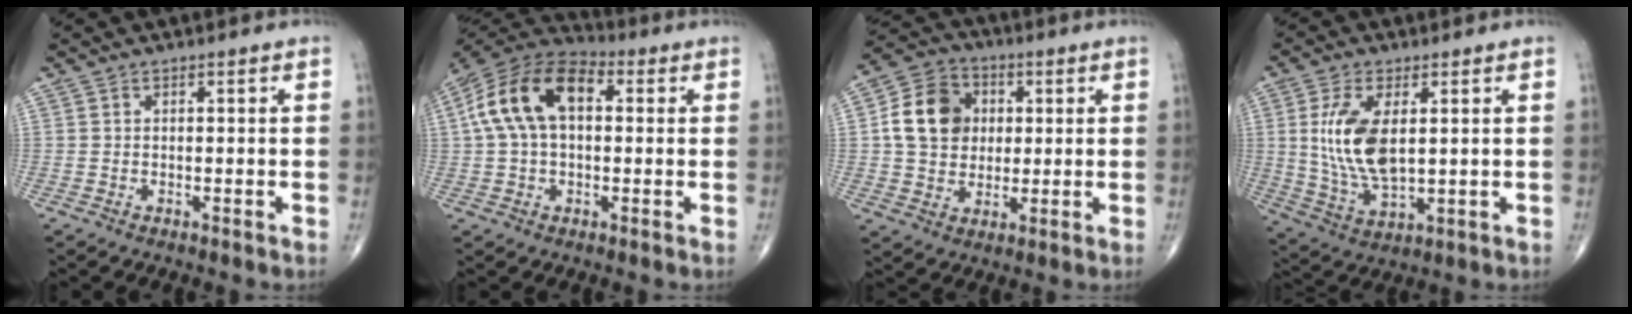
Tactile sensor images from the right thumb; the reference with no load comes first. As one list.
[{"total": 15.5, "force": [2.7, 9.4, 12.0], "torque": [-0.226, 0.037, 0.039]}, {"total": 12.4, "force": [1.8, 10.2, 6.8], "torque": [-0.096, 0.008, 0.025]}, {"total": 12.2, "force": [2.1, 5.8, 10.5], "torque": [-0.213, -0.015, 0.051]}]